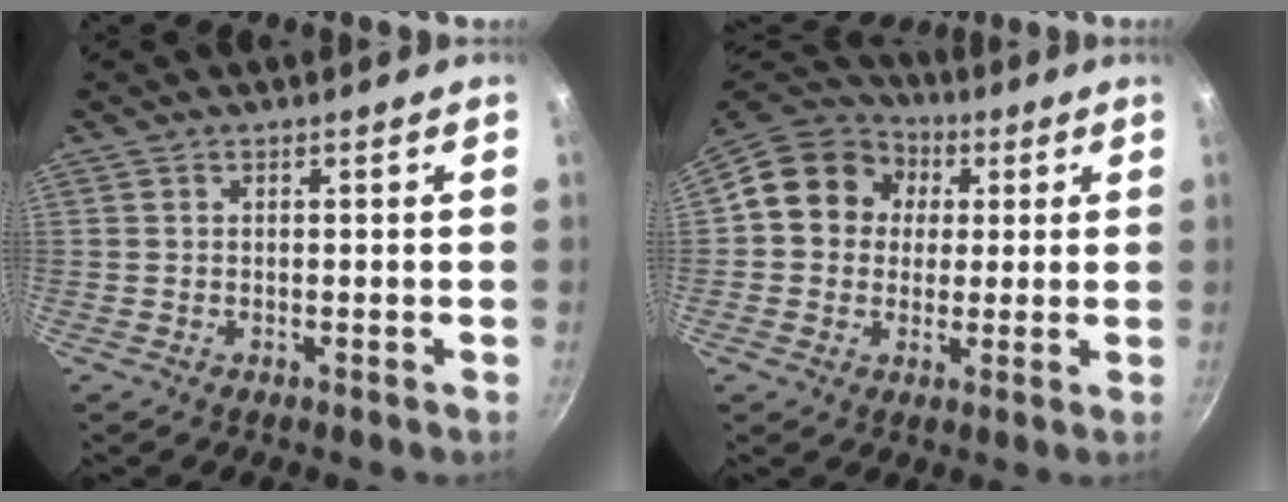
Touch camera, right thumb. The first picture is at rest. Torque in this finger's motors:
{"motor_torque": [-0.88, 1.31, 0.57, -0.29, 0.08]}